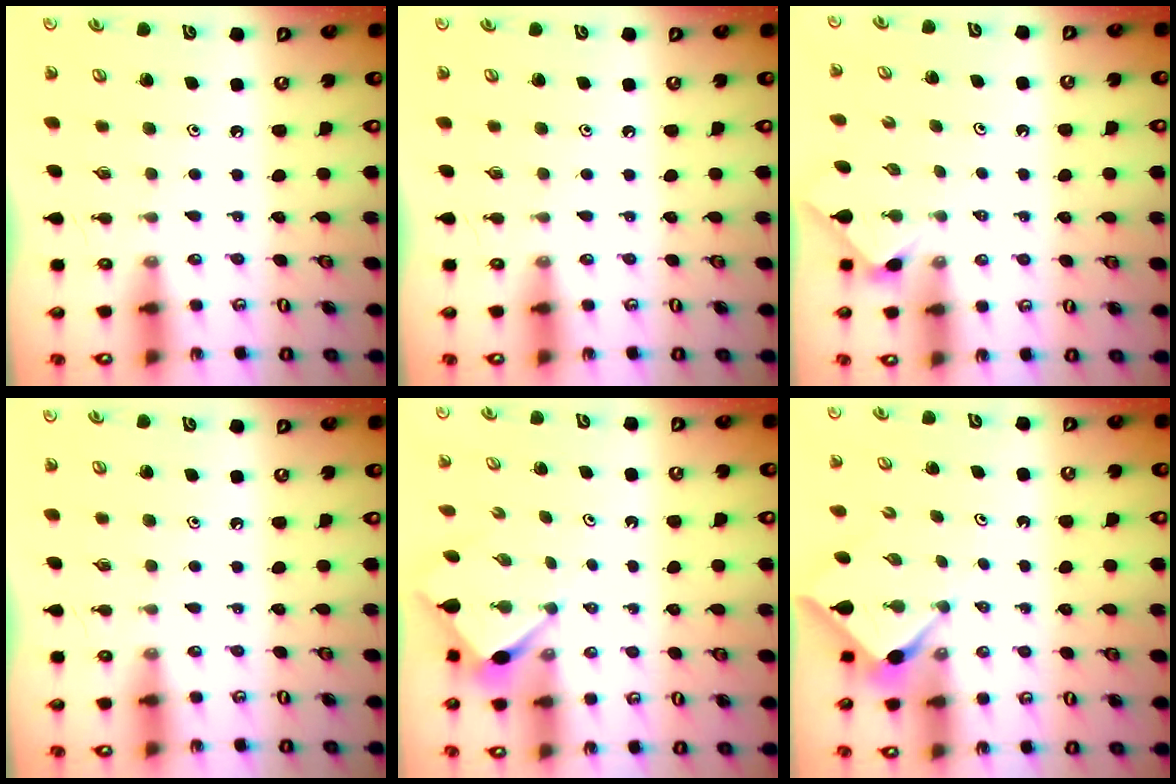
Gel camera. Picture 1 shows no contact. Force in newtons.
{"total": 0.0}
{"total": 2.1, "press": 2.1, "slide": 0.4}
{"total": 0.0}
{"total": 3.5, "press": 3.5, "slide": 0.3}
{"total": 3.1, "press": 3.1, "slide": 0.2}